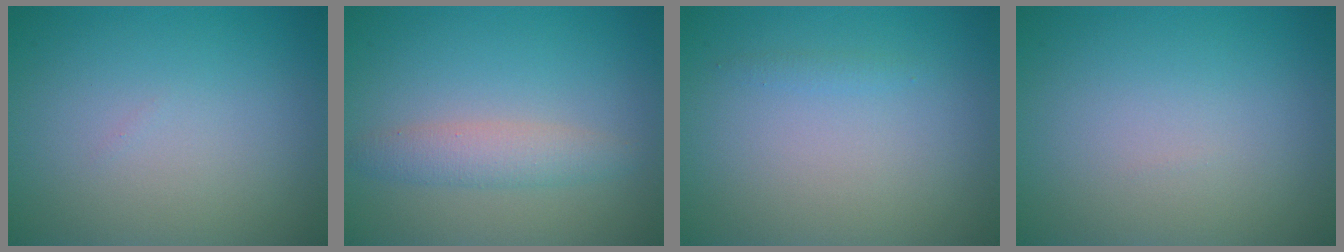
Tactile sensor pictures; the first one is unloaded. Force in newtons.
{"total": 2.4, "press": 2.4, "slide": 0.1}
{"total": 0.5, "press": 0.5, "slide": 0.0}
{"total": 0.0}